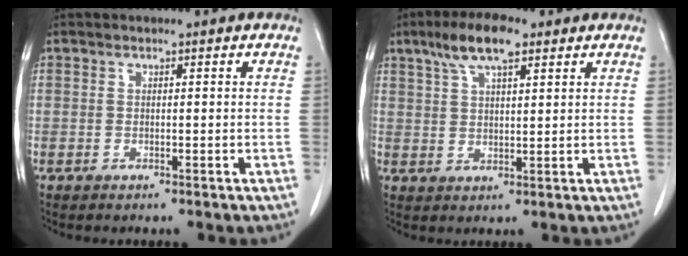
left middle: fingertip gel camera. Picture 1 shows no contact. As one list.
[{"total": 7.6, "force": [4.8, 1.9, 5.6], "torque": [-0.112, 0.015, 0.087]}]